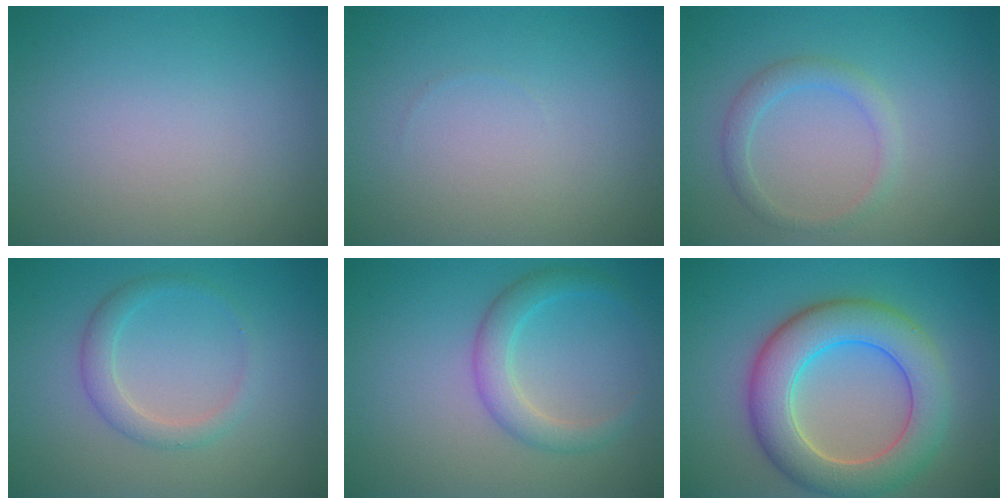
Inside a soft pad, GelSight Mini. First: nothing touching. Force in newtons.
{"total": 0.0}
{"total": 1.9, "press": 1.9, "slide": 0.1}
{"total": 2.1, "press": 2.1, "slide": 0.1}
{"total": 2.9, "press": 2.9, "slide": 0.1}
{"total": 7.9, "press": 7.9, "slide": 0.3}